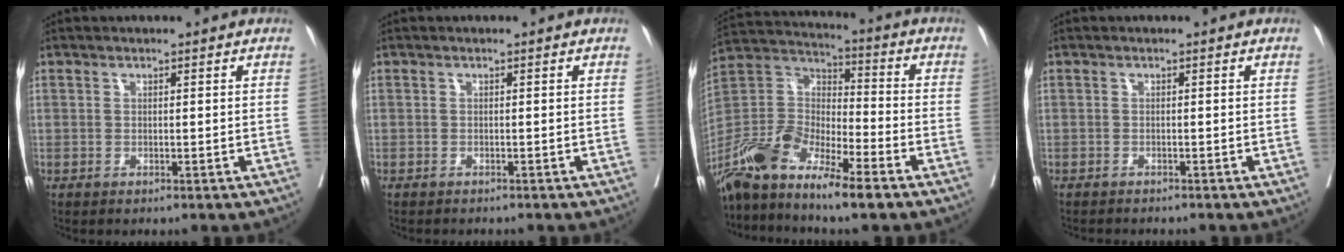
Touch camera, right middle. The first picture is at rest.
{"total": 1.8, "force": [-1.7, 0.4, 0.5], "torque": [-0.014, -0.004, -0.022]}
{"total": 14.1, "force": [-10.3, 2.6, 9.2], "torque": [-0.194, 0.001, -0.194]}
{"total": 2.3, "force": [-2.2, 0.3, 0.6], "torque": [-0.012, -0.006, -0.031]}